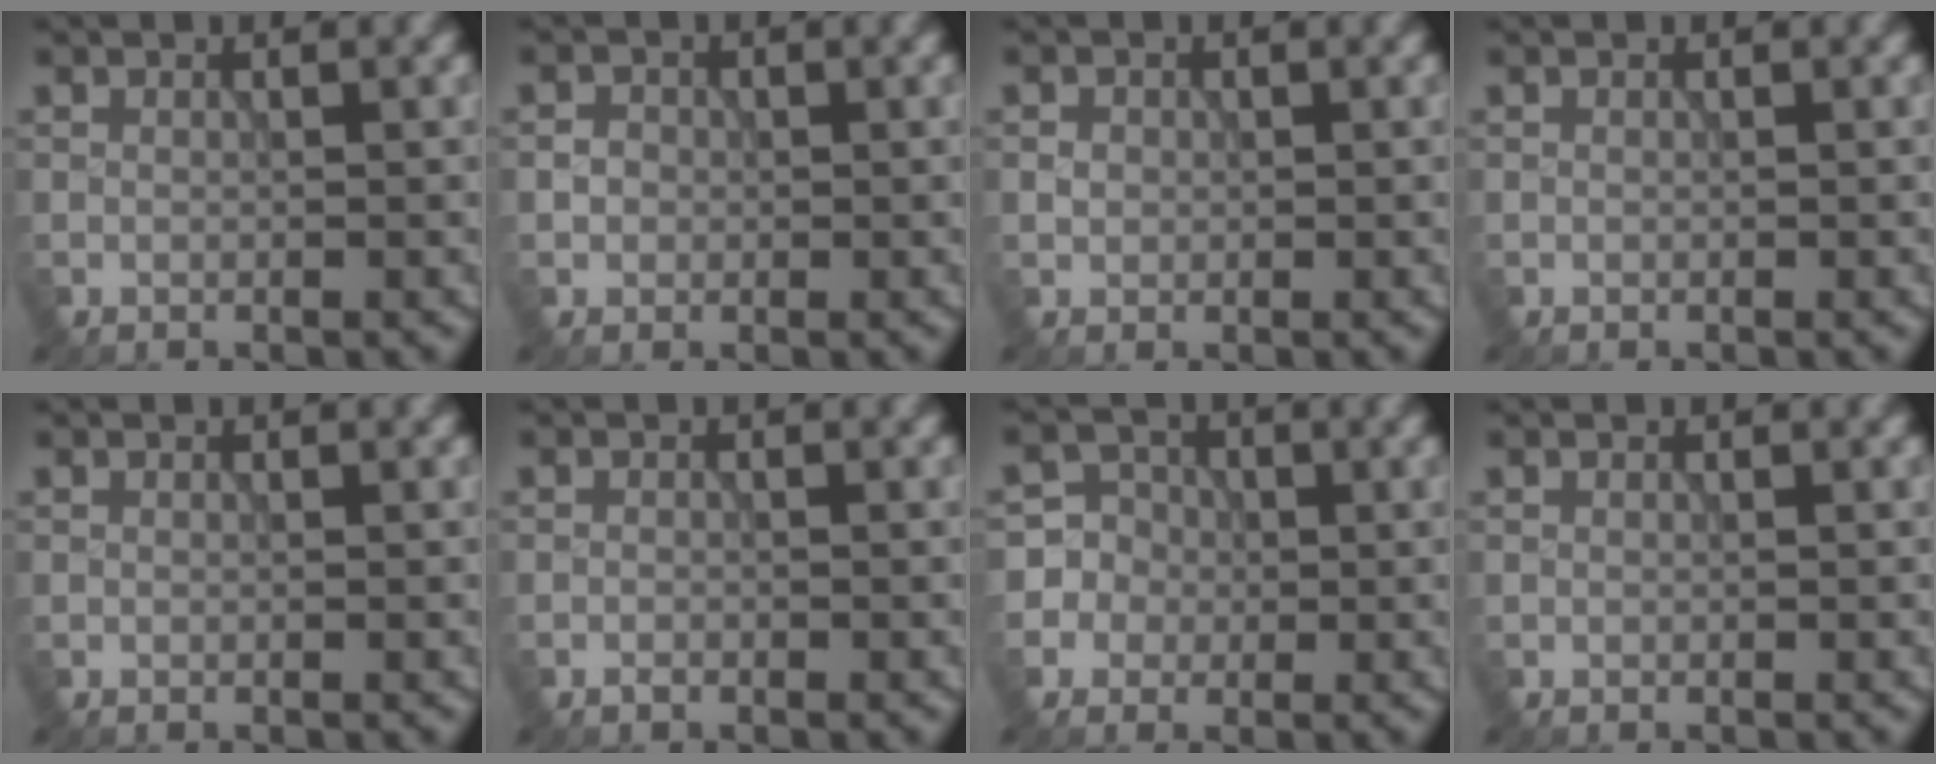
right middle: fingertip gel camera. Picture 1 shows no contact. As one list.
[{"total": 1.3, "force": [-0.1, 1.2, 0.2], "torque": [0.002, -0.005, -0.002]}, {"total": 0.8, "force": [0.0, 0.8, 0.2], "torque": [-0.001, -0.003, -0.001]}, {"total": 0.0}, {"total": 0.0}, {"total": 0.5, "force": [-0.4, 0.3, 0.1], "torque": [-0.002, 0.000, -0.008]}, {"total": 6.1, "force": [-1.0, 6.0, 0.5], "torque": [0.006, 0.016, -0.036]}, {"total": 0.0}]